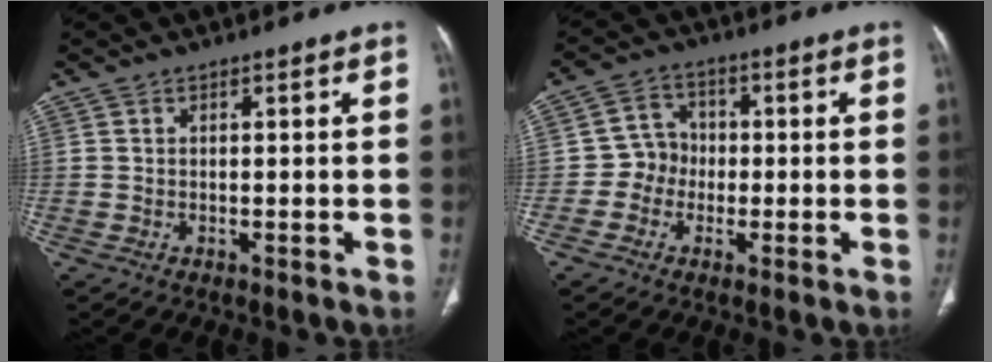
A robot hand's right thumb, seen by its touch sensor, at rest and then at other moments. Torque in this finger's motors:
{"motor_torque": [-0.10, 0.24, -0.09, 0.04, 0.04]}